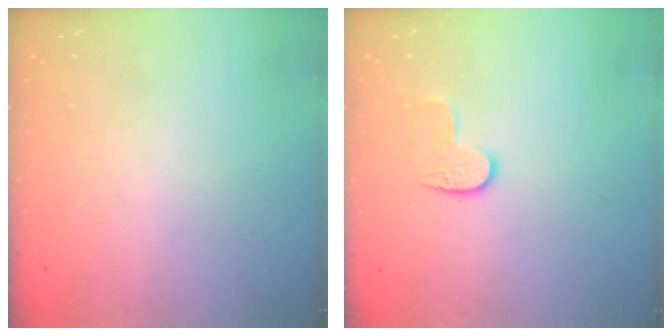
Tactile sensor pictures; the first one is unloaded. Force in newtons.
{"total": 6.1, "press": 6.1, "slide": 0.5}